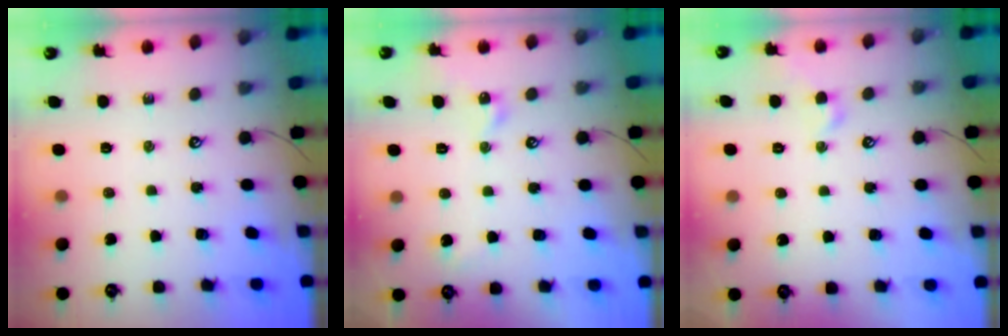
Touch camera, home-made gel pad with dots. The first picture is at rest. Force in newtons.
{"total": 2.7, "press": 2.6, "slide": 0.5}
{"total": 1.7, "press": 1.6, "slide": 0.7}